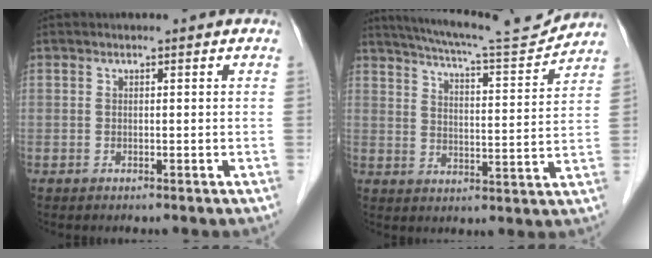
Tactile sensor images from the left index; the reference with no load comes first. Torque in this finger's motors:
{"motor_torque": [0.34, -0.91, 0.05, 0.00]}